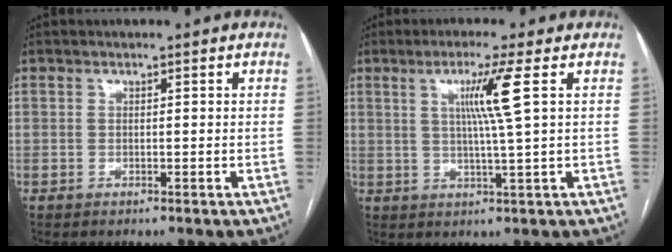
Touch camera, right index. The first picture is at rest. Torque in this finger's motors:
{"motor_torque": [0.08, 0.20, 0.19, 0.10]}